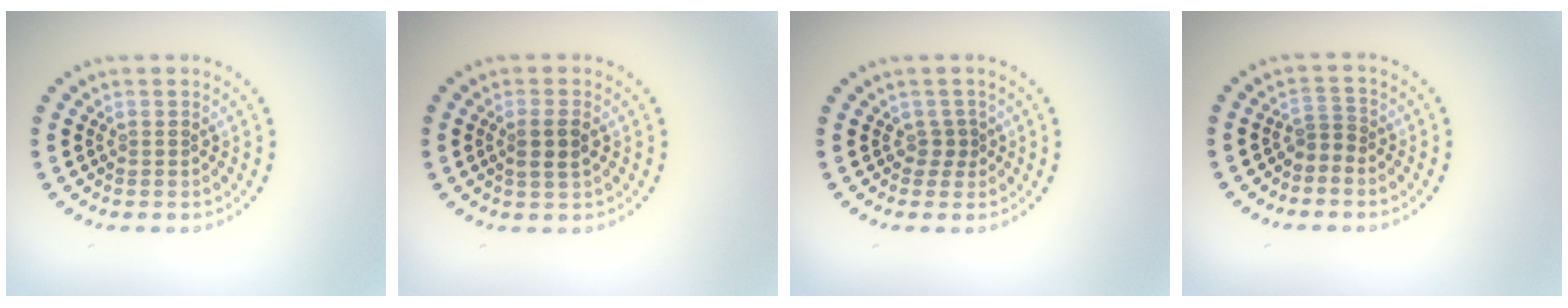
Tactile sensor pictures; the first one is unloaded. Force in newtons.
{"total": 1.9, "press": 1.8, "slide": 0.7}
{"total": 1.0, "press": 0.8, "slide": 0.6}
{"total": 1.4, "press": 0.9, "slide": 1.1}